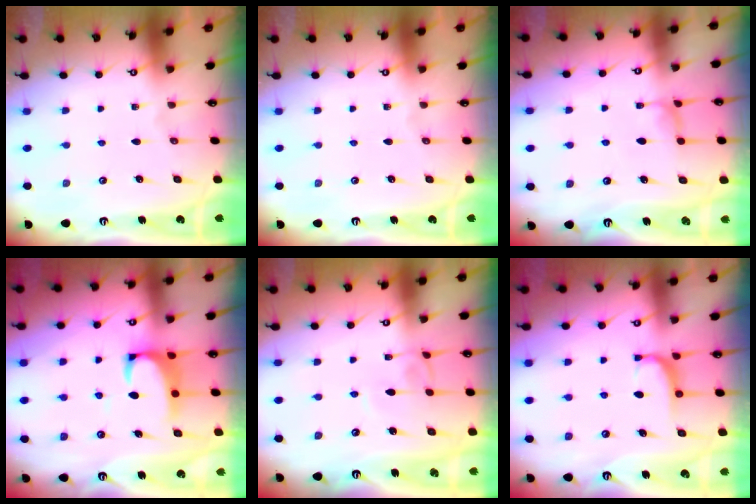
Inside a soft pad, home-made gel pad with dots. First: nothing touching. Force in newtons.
{"total": 0.0}
{"total": 0.0}
{"total": 2.2, "press": 2.0, "slide": 1.0}
{"total": 2.7, "press": 2.7, "slide": 0.2}
{"total": 0.8, "press": 0.7, "slide": 0.4}